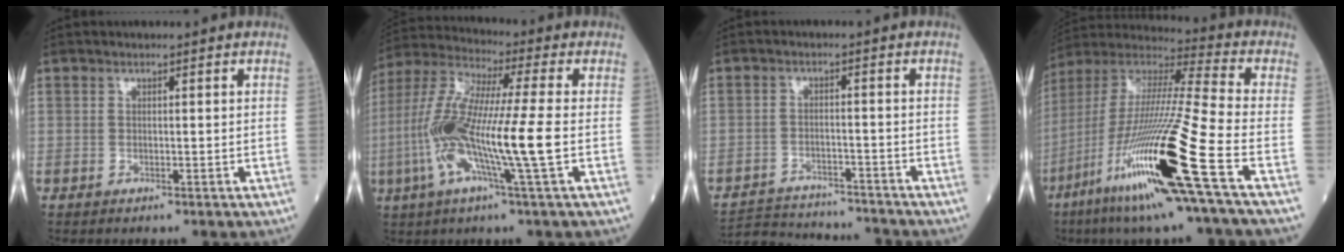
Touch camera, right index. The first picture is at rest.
{"total": 15.4, "force": [-3.0, -0.1, 15.1], "torque": [-0.313, -0.006, -0.071]}
{"total": 11.7, "force": [-11.4, 1.2, 2.2], "torque": [-0.040, 0.009, -0.170]}
{"total": 24.6, "force": [-10.0, -0.3, 22.4], "torque": [-0.452, -0.052, -0.194]}